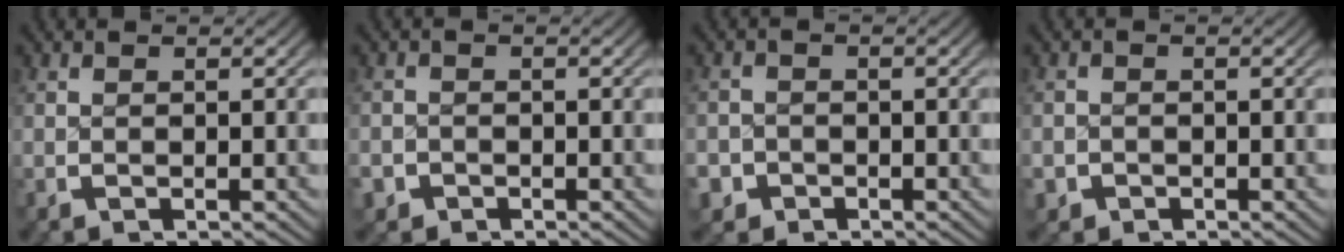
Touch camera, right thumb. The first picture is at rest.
{"total": 2.5, "force": [-1.7, 1.9, 0.1], "torque": [-0.007, -0.015, -0.028]}
{"total": 3.9, "force": [-2.4, 3.1, 0.4], "torque": [-0.016, -0.023, -0.039]}
{"total": 2.3, "force": [-1.4, 1.8, 0.2], "torque": [-0.009, -0.017, -0.020]}